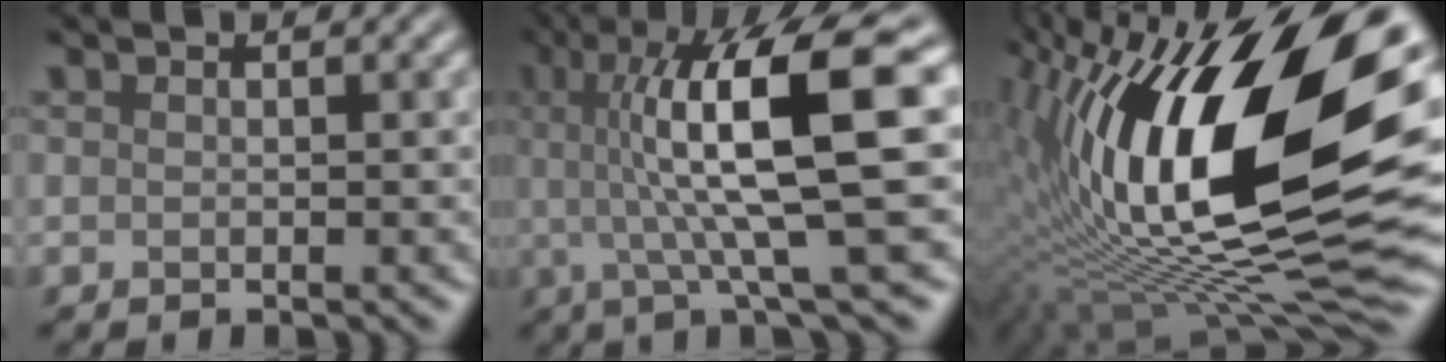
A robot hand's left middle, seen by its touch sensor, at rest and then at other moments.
{"total": 11.4, "force": [0.8, 2.3, 11.2], "torque": [-0.173, 0.006, 0.025]}
{"total": 19.8, "force": [2.6, 8.5, 17.8], "torque": [-0.296, 0.011, 0.042]}